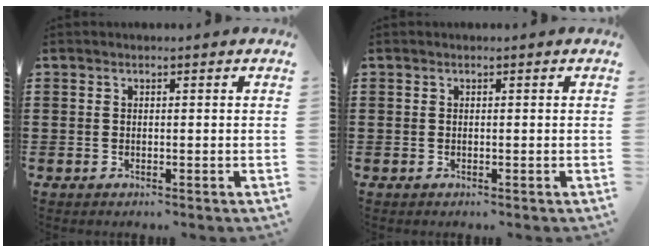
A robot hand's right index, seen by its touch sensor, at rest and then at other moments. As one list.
[{"total": 0.0}]